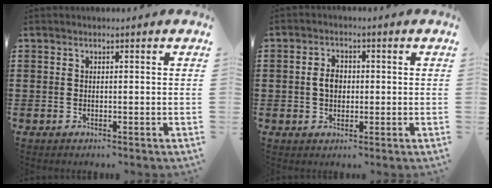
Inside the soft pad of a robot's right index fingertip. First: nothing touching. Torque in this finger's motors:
{"motor_torque": [0.23, 0.39, 0.43, 0.07]}